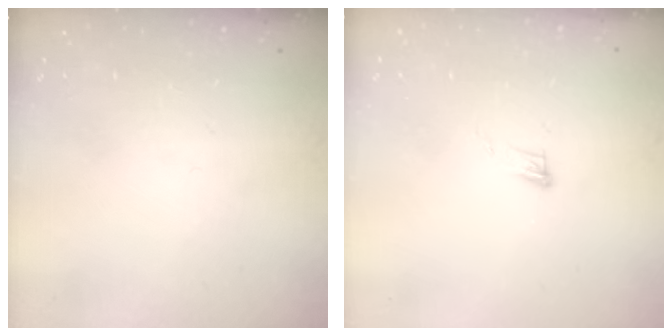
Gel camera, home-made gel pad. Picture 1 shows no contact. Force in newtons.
{"total": 3.8, "press": 3.8, "slide": 0.3}